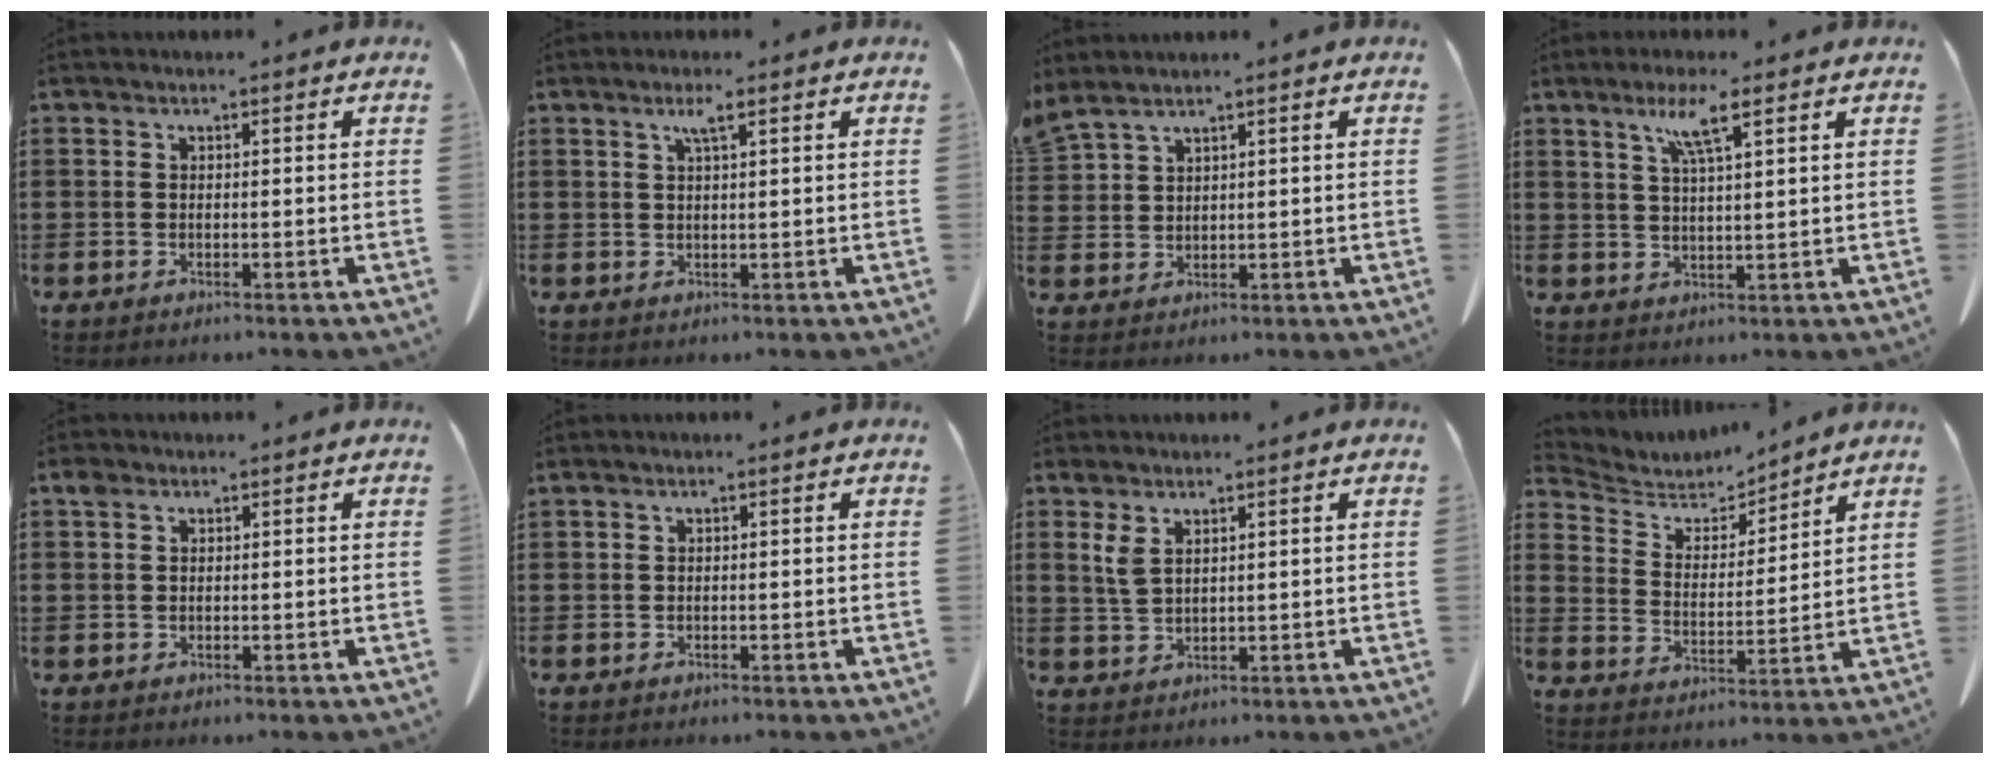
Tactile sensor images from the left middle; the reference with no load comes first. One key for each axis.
{"total": 2.3, "fx": 1.3, "fy": 0.1, "fz": 1.9, "tx": -0.040, "ty": 0.003, "tz": 0.022}
{"total": 2.0, "fx": 1.9, "fy": 0.1, "fz": 0.7, "tx": -0.019, "ty": 0.000, "tz": 0.037}
{"total": 5.4, "fx": 3.3, "fy": 0.3, "fz": 4.3, "tx": -0.094, "ty": 0.005, "tz": 0.053}
{"total": 1.4, "fx": 0.8, "fy": 1.0, "fz": 0.6, "tx": -0.016, "ty": 0.004, "tz": 0.016}
{"total": 0.0}
{"total": 2.8, "fx": 1.8, "fy": 1.0, "fz": 1.8, "tx": -0.043, "ty": 0.004, "tz": 0.033}
{"total": 5.2, "fx": 4.9, "fy": 1.7, "fz": 0.4, "tx": -0.036, "ty": -0.030, "tz": 0.084}